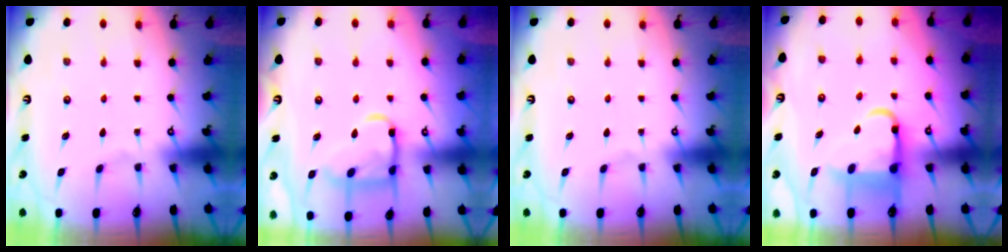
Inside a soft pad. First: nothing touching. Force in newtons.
{"total": 13.7, "press": 13.7, "slide": 1.1}
{"total": 0.0}
{"total": 8.7, "press": 8.6, "slide": 1.4}